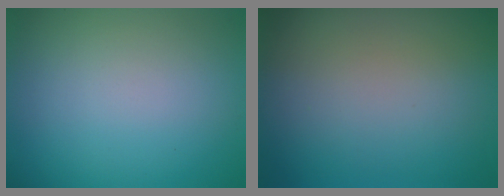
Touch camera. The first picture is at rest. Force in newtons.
{"total": 0.0}